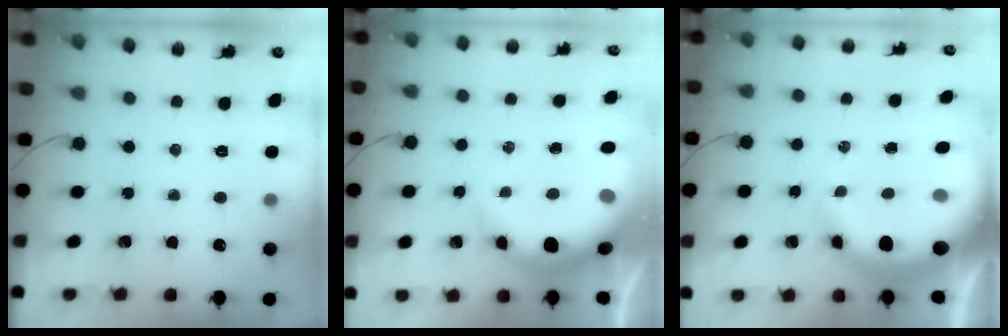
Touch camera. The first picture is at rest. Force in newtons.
{"total": 10.3, "press": 10.0, "slide": 2.6}
{"total": 14.0, "press": 13.7, "slide": 2.9}